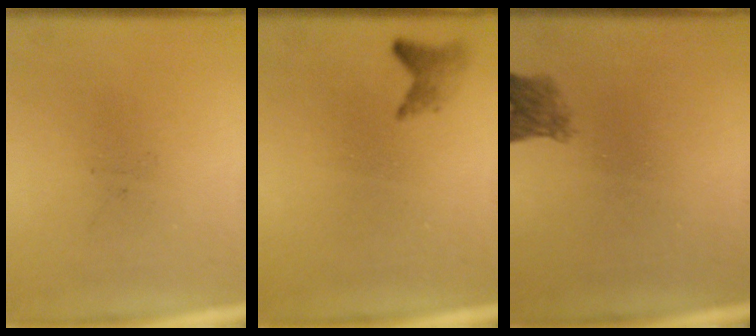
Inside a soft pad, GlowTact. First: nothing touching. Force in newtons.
{"total": 1.4}
{"total": 2.9}